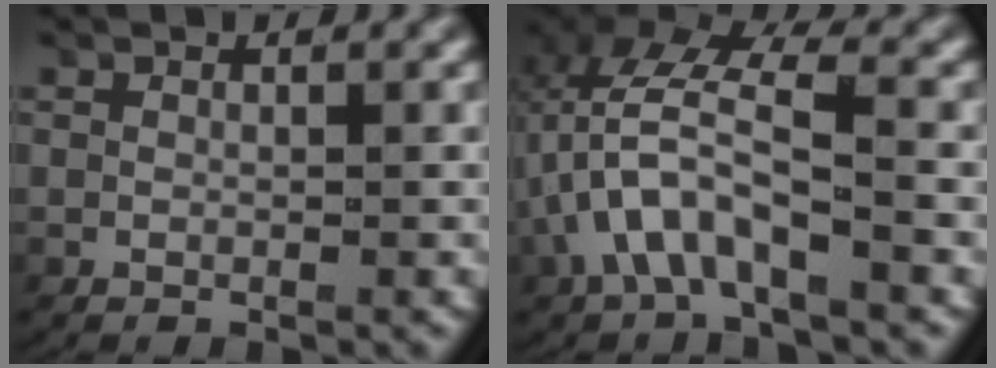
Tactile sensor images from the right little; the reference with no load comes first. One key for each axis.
{"total": 5.7, "fx": 0.5, "fy": 3.1, "fz": 4.8, "tx": -0.106, "ty": -0.002, "tz": 0.008}